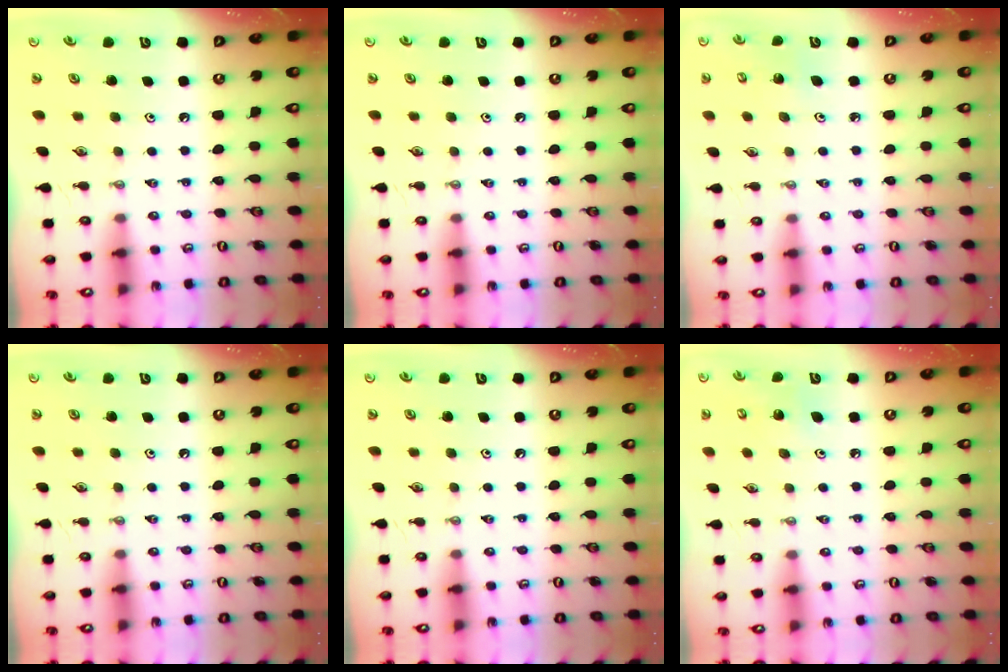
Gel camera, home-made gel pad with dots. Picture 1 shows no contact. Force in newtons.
{"total": 0.0}
{"total": 2.8, "press": 2.7, "slide": 0.5}
{"total": 0.0}
{"total": 0.0}
{"total": 4.9, "press": 4.9, "slide": 0.3}